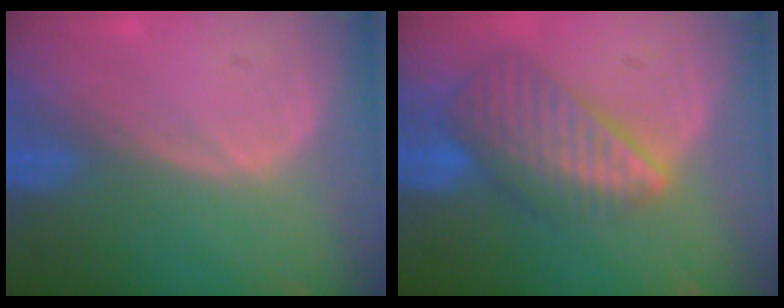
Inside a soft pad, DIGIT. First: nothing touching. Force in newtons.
{"total": 8.3, "press": 7.5, "slide": 3.6}